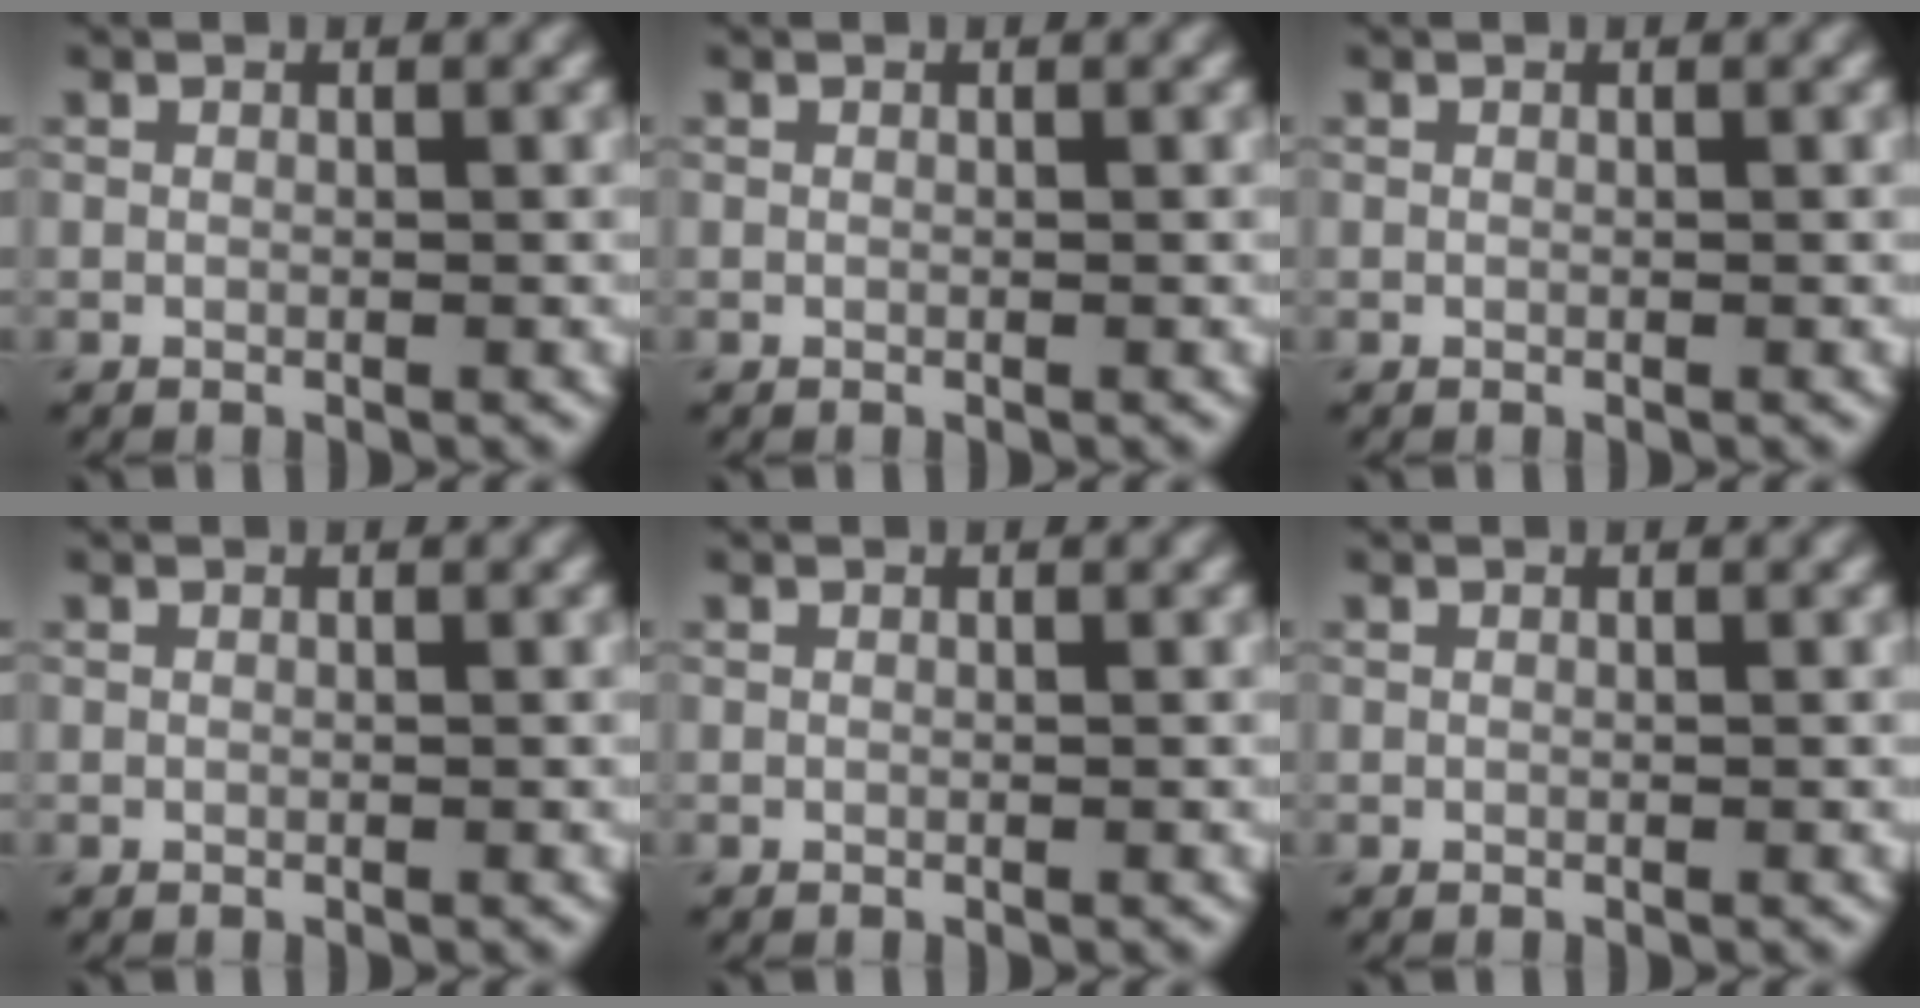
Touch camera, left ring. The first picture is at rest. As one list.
[{"total": 0.0}, {"total": 0.0}, {"total": 0.0}, {"total": 0.0}, {"total": 0.0}]